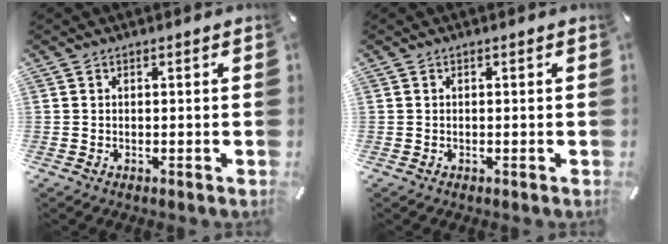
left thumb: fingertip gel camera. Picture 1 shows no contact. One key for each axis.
{"total": 0.0}